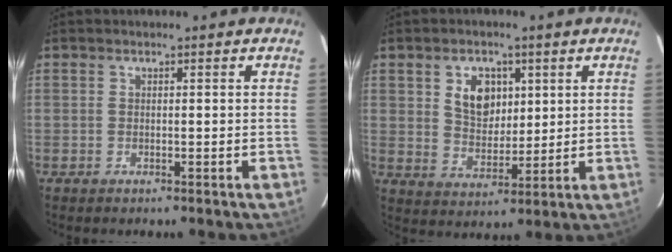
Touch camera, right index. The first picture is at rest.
{"total": 7.8, "force": [2.8, 5.5, 4.7], "torque": [-0.078, 0.008, 0.057]}